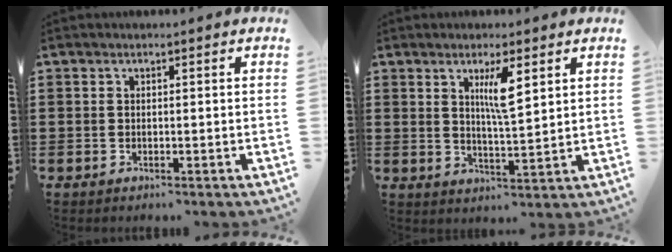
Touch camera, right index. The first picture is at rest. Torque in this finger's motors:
{"motor_torque": [0.53, 0.29, 0.38, 0.10]}